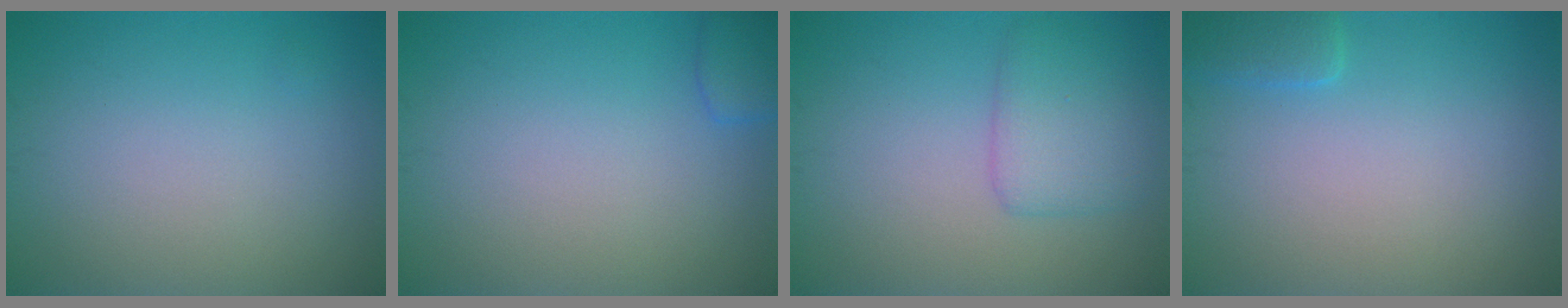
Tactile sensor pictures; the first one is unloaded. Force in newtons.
{"total": 1.9, "press": 1.9, "slide": 0.2}
{"total": 3.1, "press": 3.1, "slide": 0.1}
{"total": 1.7, "press": 1.7, "slide": 0.1}